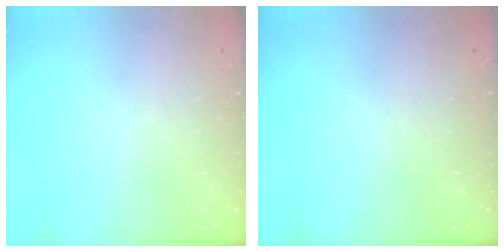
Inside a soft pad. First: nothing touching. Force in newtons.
{"total": 0.0}